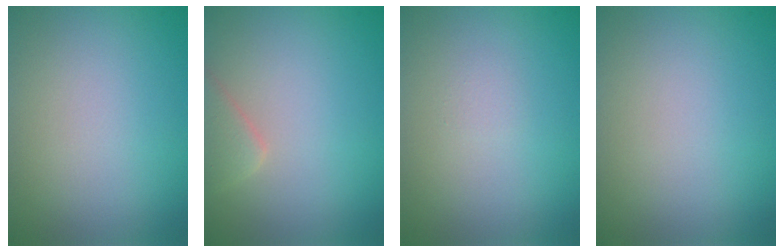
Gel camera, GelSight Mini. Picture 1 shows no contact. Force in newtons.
{"total": 2.1, "press": 2.1, "slide": 0.1}
{"total": 0.5, "press": 0.5, "slide": 0.1}
{"total": 0.0}